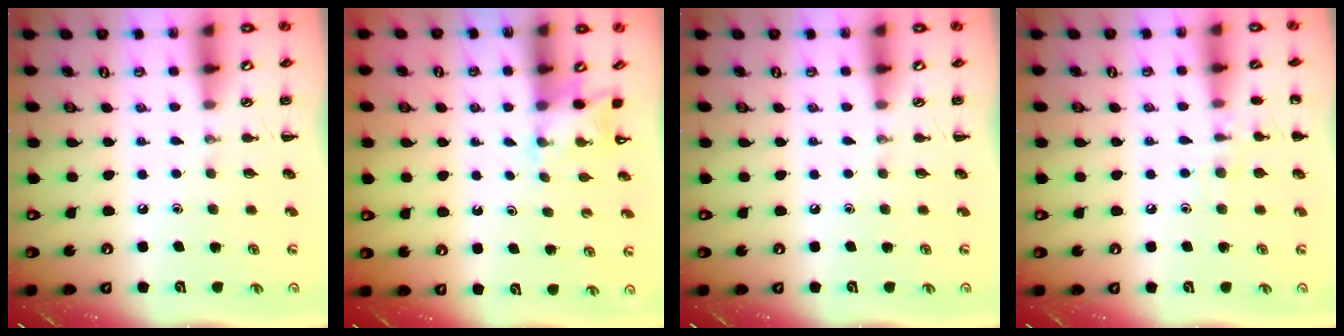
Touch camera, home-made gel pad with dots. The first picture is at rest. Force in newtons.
{"total": 3.1, "press": 3.0, "slide": 0.8}
{"total": 0.0}
{"total": 7.7, "press": 7.5, "slide": 2.0}